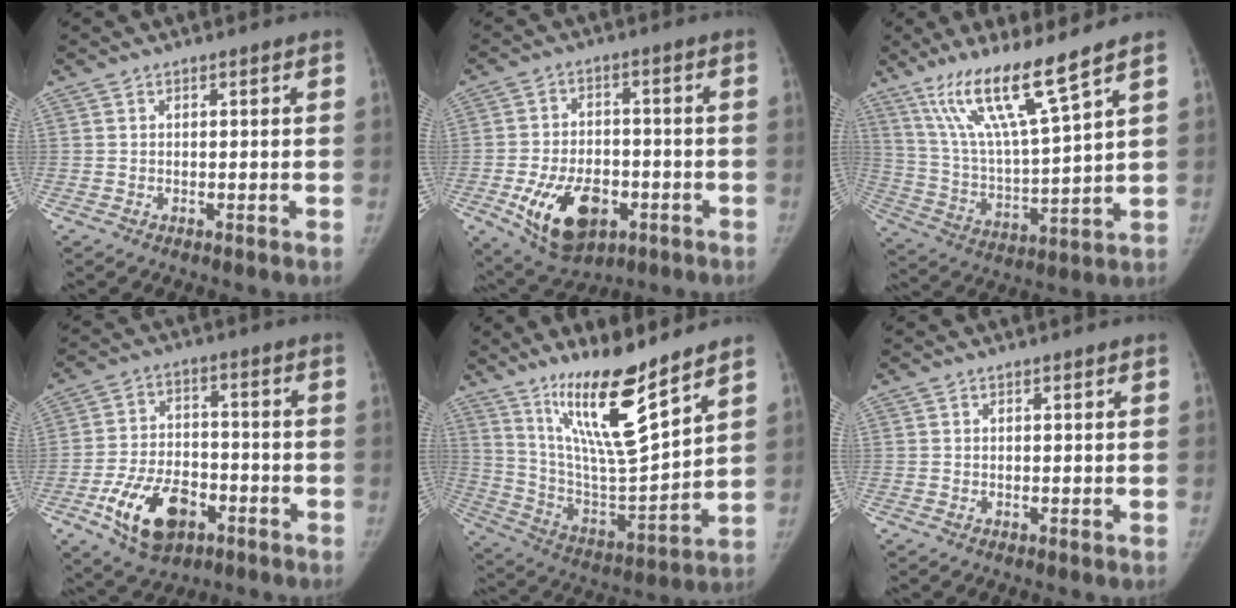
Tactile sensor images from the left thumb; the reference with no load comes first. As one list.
[{"total": 14.4, "force": [-5.4, 8.9, 10.0], "torque": [-0.149, 0.015, -0.077]}, {"total": 15.3, "force": [10.5, 0.9, 11.1], "torque": [-0.201, -0.058, 0.207]}, {"total": 13.7, "force": [-6.3, 8.3, 8.9], "torque": [-0.141, 0.024, -0.104]}, {"total": 18.6, "force": [12.6, 2.9, 13.3], "torque": [-0.208, -0.084, 0.237]}, {"total": 0.0}]